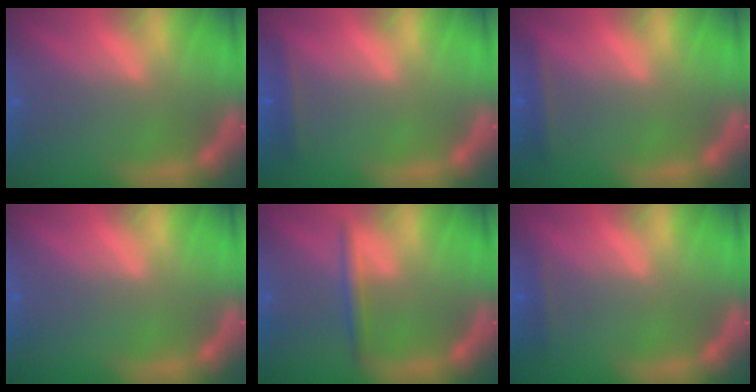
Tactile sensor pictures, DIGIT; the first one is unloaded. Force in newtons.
{"total": 1.4}
{"total": 1.4}
{"total": 0.0}
{"total": 1.9}
{"total": 0.9}